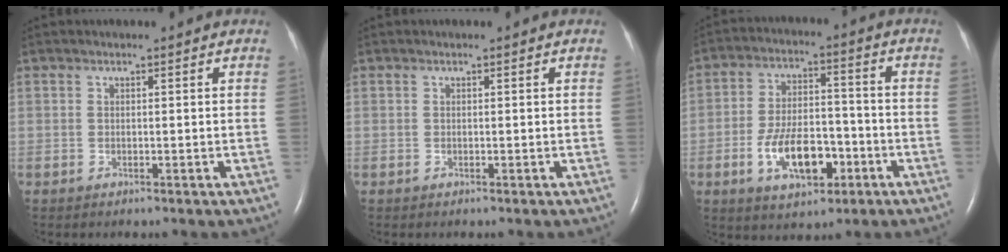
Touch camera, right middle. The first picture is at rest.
{"total": 0.0}
{"total": 10.7, "force": [-4.2, 5.0, 8.5], "torque": [-0.164, 0.009, -0.067]}